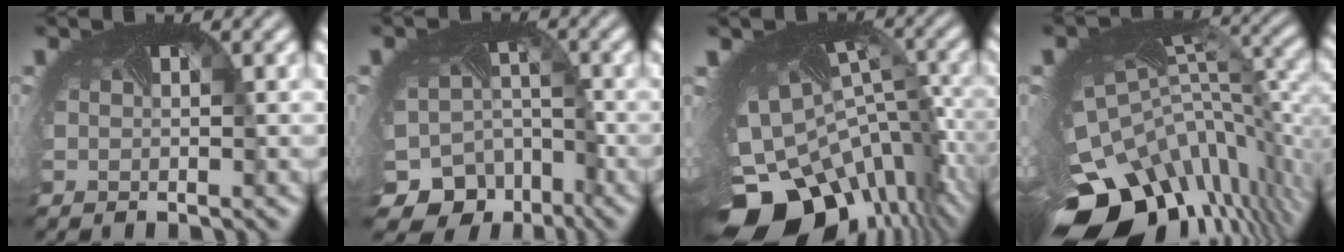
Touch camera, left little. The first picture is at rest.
{"total": 11.0, "force": [-7.1, 8.2, 1.7], "torque": [-0.032, -0.039, -0.098]}
{"total": 14.3, "force": [-6.6, 9.1, 8.9], "torque": [-0.187, -0.046, -0.082]}
{"total": 14.7, "force": [-7.5, 8.4, 9.4], "torque": [-0.224, -0.049, -0.100]}